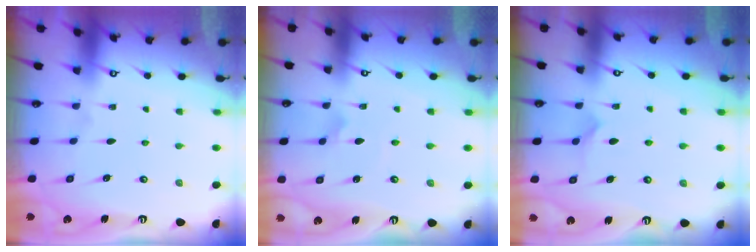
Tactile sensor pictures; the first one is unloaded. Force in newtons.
{"total": 1.5, "press": 1.5, "slide": 0.0}
{"total": 6.5, "press": 6.5, "slide": 0.2}